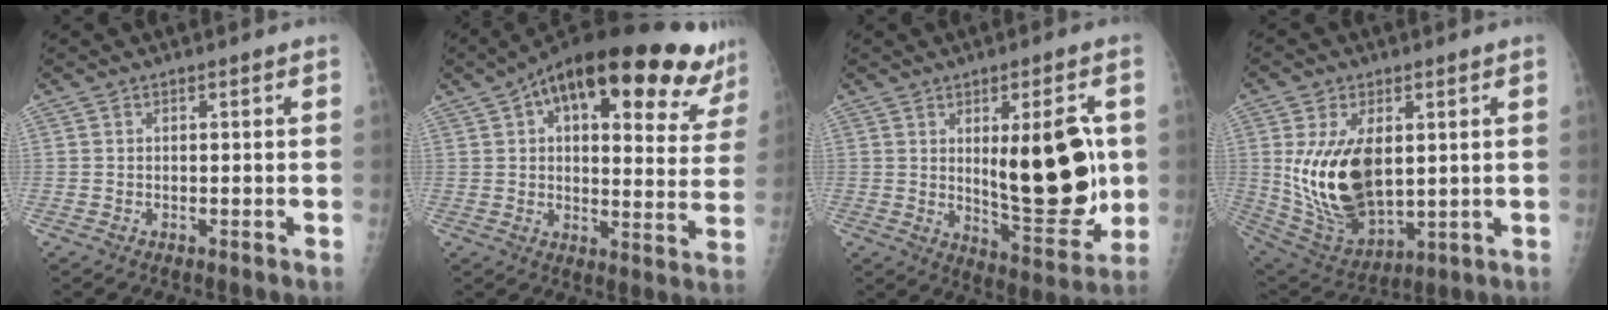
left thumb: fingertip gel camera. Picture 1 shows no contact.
{"total": 27.6, "force": [15.6, 11.0, 20.0], "torque": [-0.262, -0.006, 0.210]}
{"total": 17.9, "force": [1.7, 6.4, 16.6], "torque": [-0.201, -0.029, 0.036]}
{"total": 17.0, "force": [2.0, 9.9, 13.8], "torque": [-0.238, -0.020, 0.061]}